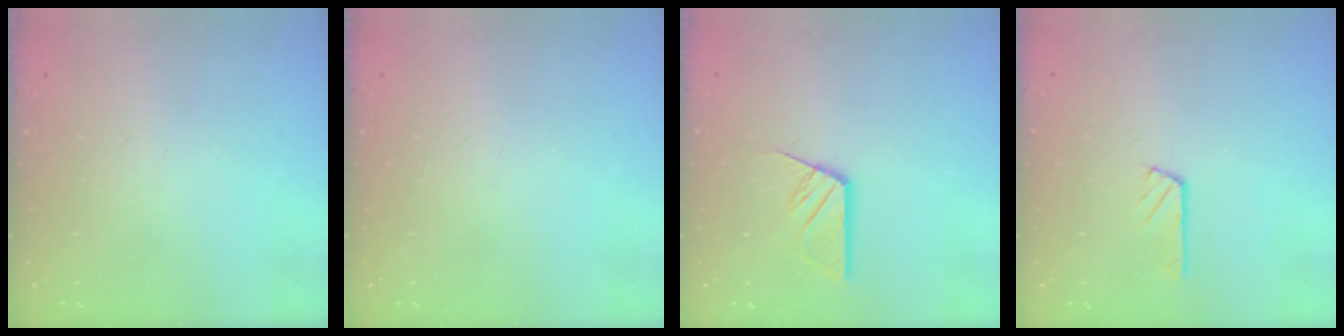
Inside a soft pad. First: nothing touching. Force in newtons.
{"total": 0.0}
{"total": 7.9, "press": 7.9, "slide": 0.7}
{"total": 2.9, "press": 2.9, "slide": 0.5}